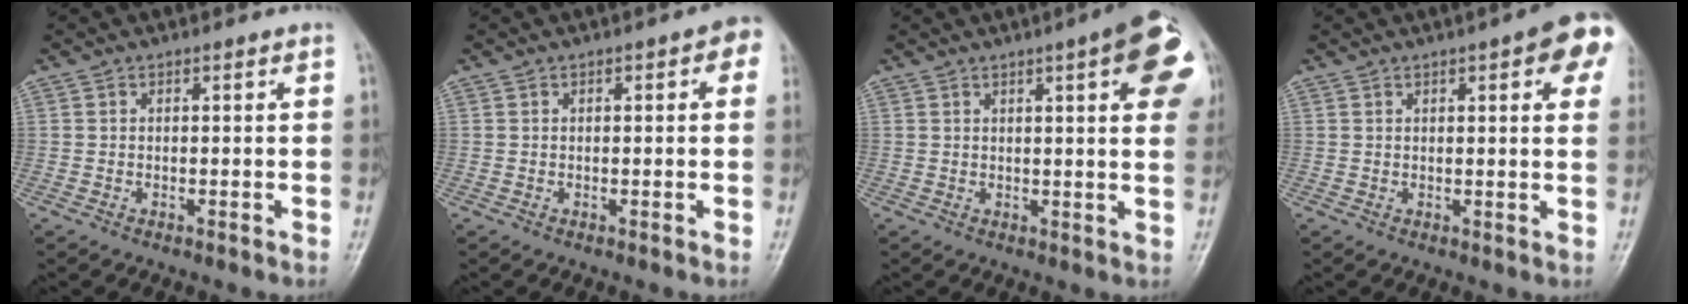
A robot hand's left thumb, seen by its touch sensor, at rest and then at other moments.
{"total": 3.6, "force": [1.0, 1.4, 3.2], "torque": [-0.029, 0.009, 0.003]}
{"total": 13.1, "force": [4.6, 2.7, 12.0], "torque": [-0.127, -0.006, 0.045]}
{"total": 9.7, "force": [4.1, 2.5, 8.5], "torque": [-0.077, -0.004, 0.038]}